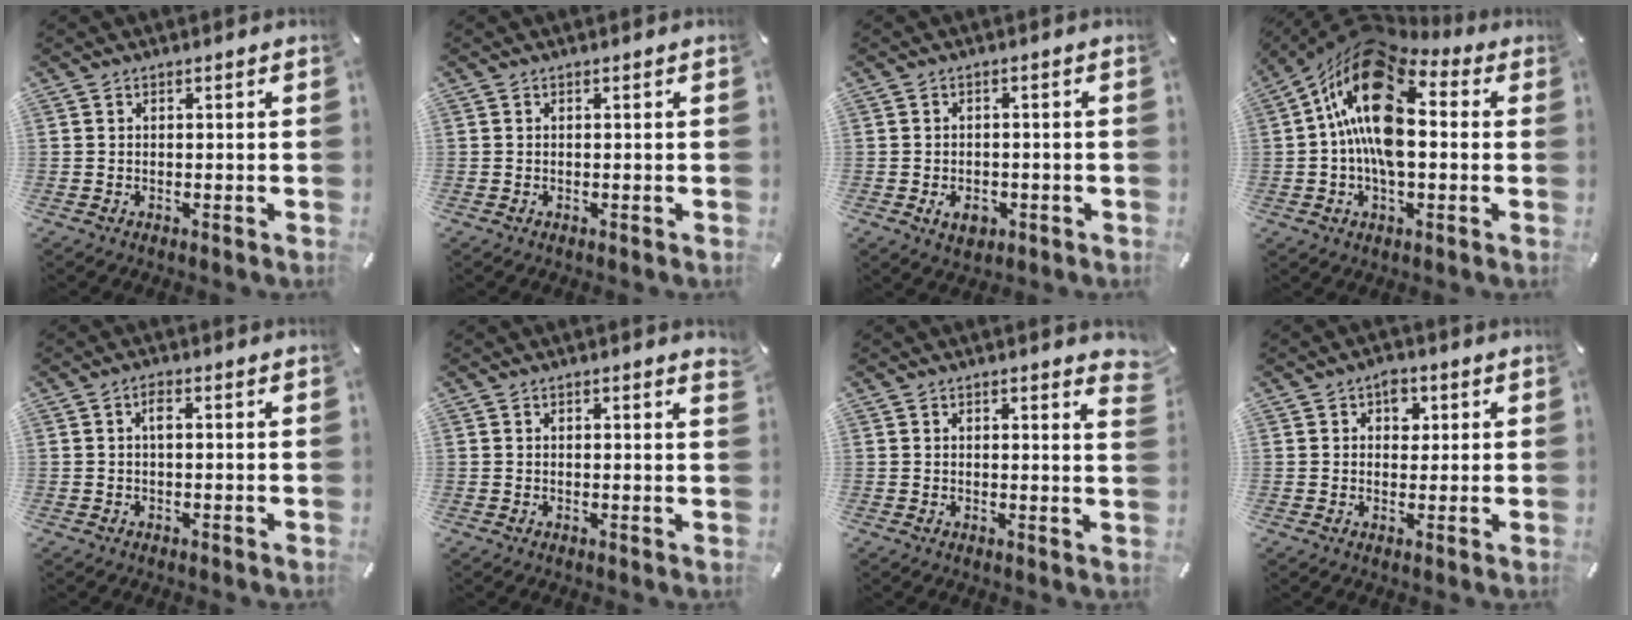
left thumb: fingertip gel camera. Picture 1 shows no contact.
{"total": 0.0}
{"total": 4.2, "force": [-1.5, 3.1, 2.6], "torque": [-0.042, 0.003, -0.028]}
{"total": 20.1, "force": [1.8, 11.6, 16.4], "torque": [-0.301, -0.010, 0.025]}
{"total": 2.0, "force": [0.3, 0.8, 1.9], "torque": [-0.038, 0.007, 0.002]}
{"total": 0.8, "force": [0.7, 0.1, 0.5], "torque": [-0.002, -0.004, 0.010]}
{"total": 2.1, "force": [1.5, 0.5, 1.3], "torque": [-0.013, -0.004, 0.024]}
{"total": 4.4, "force": [1.6, 3.3, 2.3], "torque": [-0.009, -0.007, 0.020]}